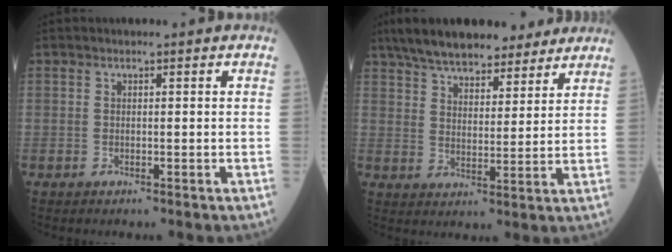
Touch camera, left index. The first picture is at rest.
{"total": 16.0, "force": [13.3, 5.1, 7.3], "torque": [-0.117, 0.034, 0.207]}